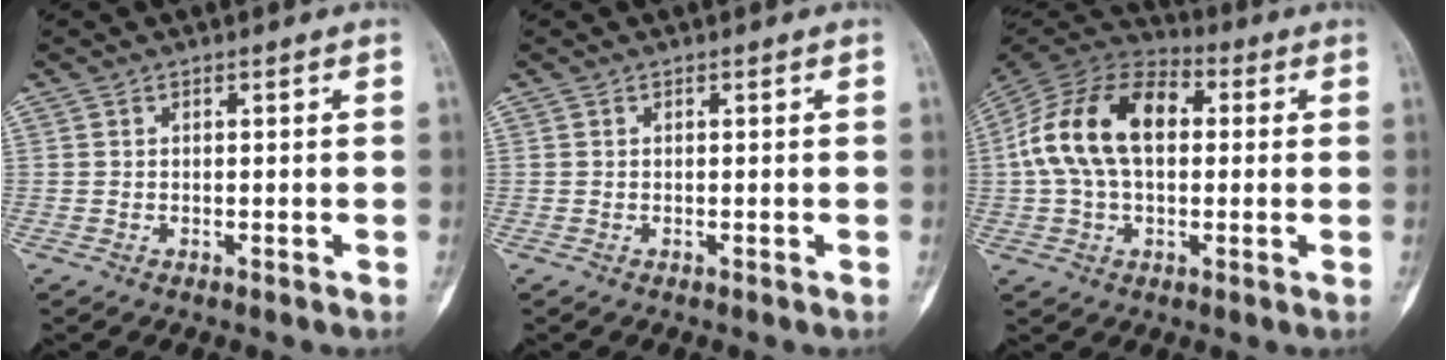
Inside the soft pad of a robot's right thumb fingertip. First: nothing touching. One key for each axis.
{"total": 0.0}
{"total": 18.0, "fx": 2.3, "fy": 11.2, "fz": 13.9, "tx": -0.255, "ty": 0.035, "tz": 0.033}